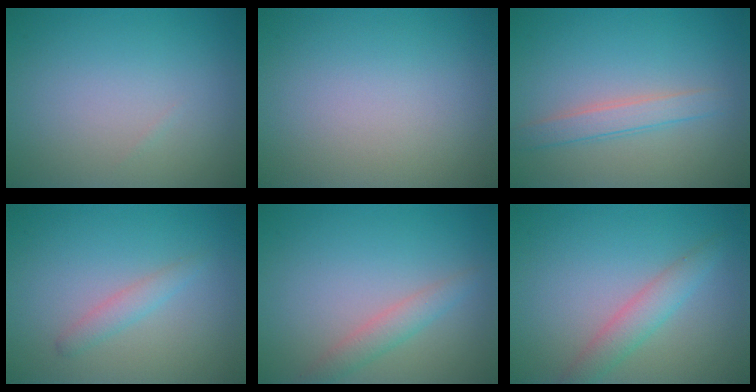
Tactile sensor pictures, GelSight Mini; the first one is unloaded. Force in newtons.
{"total": 0.0}
{"total": 2.3, "press": 2.2, "slide": 0.1}
{"total": 1.4, "press": 1.4, "slide": 0.1}
{"total": 2.0, "press": 2.0, "slide": 0.0}
{"total": 2.7, "press": 2.7, "slide": 0.1}